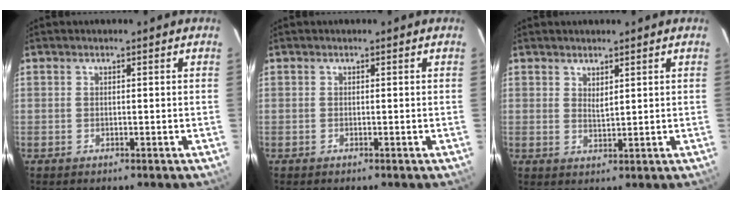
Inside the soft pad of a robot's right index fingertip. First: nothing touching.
{"total": 0.0}
{"total": 1.9, "force": [1.4, 0.6, 1.1], "torque": [-0.018, -0.002, 0.025]}